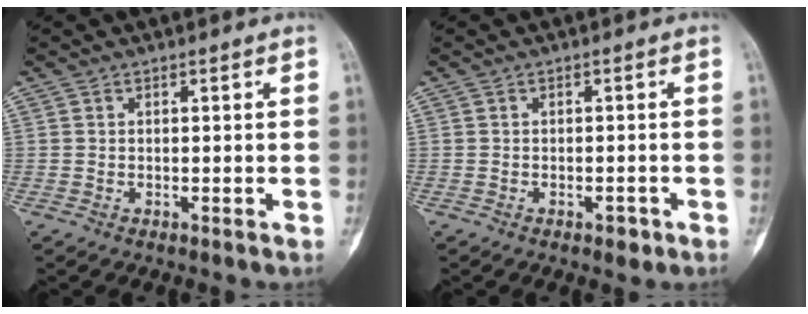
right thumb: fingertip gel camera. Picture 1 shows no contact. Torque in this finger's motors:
{"motor_torque": [0.52, 0.35, 0.12, -0.40, 0.06]}